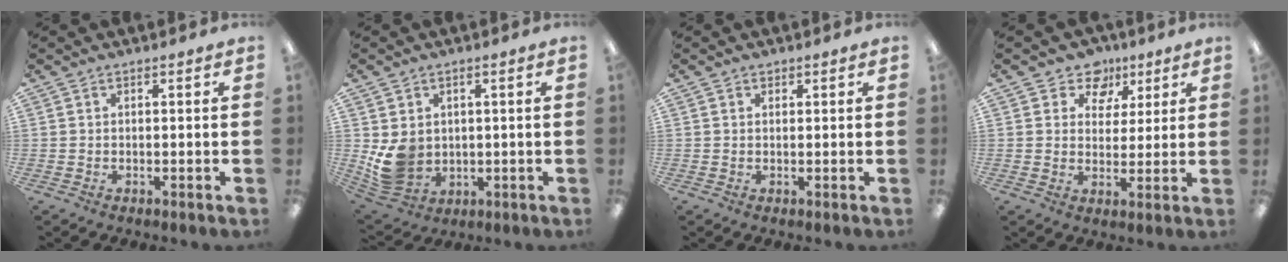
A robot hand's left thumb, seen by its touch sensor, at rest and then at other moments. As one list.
[{"total": 8.1, "force": [0.8, 7.0, 4.0], "torque": [-0.090, 0.002, 0.022]}, {"total": 0.7, "force": [0.5, 0.5, 0.0], "torque": [0.007, -0.002, 0.008]}, {"total": 8.2, "force": [4.9, 6.2, 2.2], "torque": [-0.033, -0.026, 0.088]}]